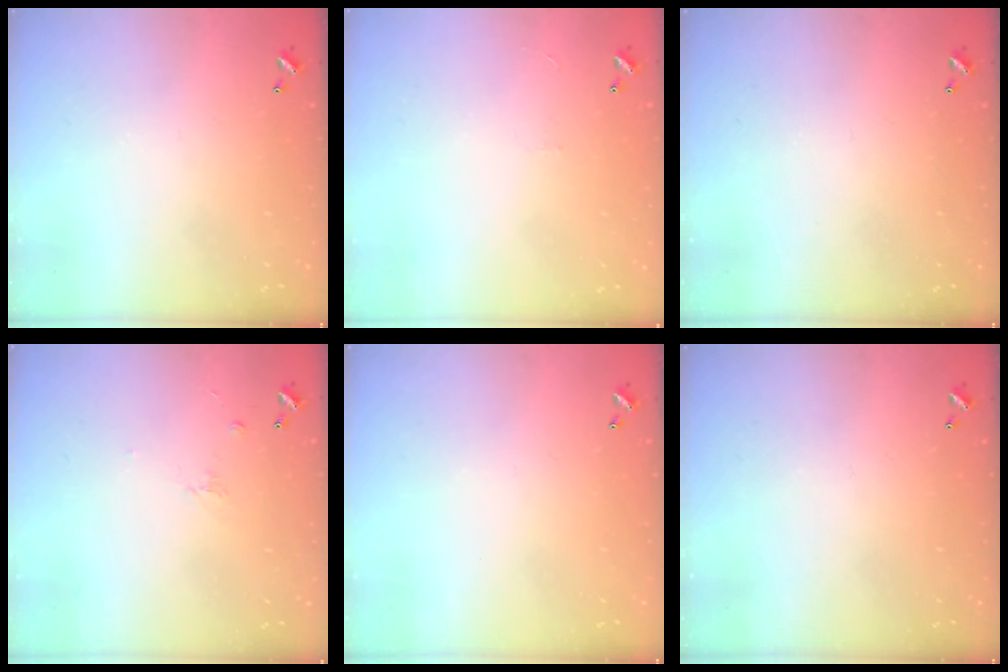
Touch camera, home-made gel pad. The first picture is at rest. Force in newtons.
{"total": 1.3, "press": 1.3, "slide": 0.4}
{"total": 0.0}
{"total": 1.2, "press": 1.1, "slide": 0.6}
{"total": 0.0}
{"total": 0.0}